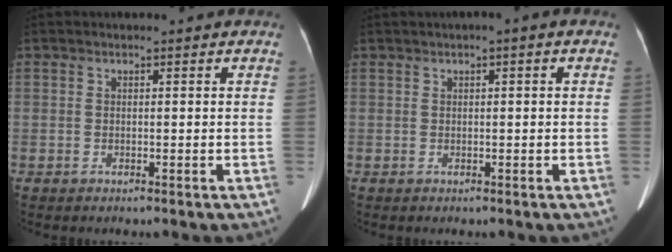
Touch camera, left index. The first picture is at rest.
{"total": 1.1, "force": [-0.9, -0.1, 0.7], "torque": [-0.011, 0.005, -0.020]}